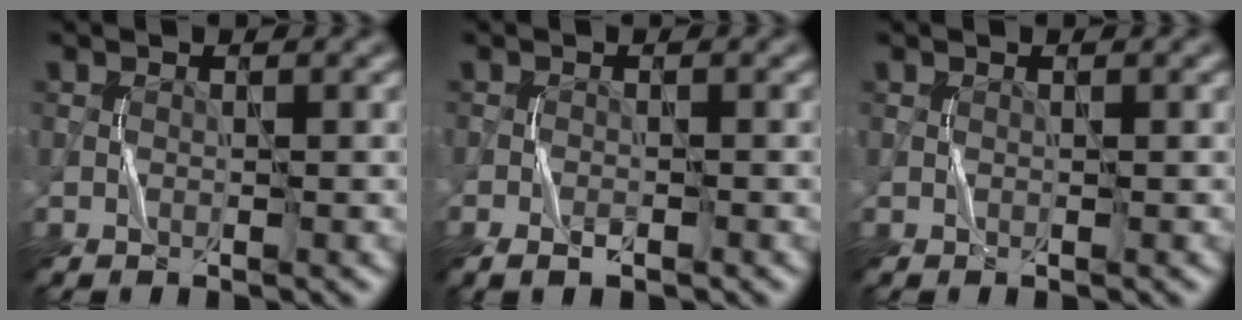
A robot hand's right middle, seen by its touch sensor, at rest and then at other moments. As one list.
[{"total": 2.2, "force": [-1.3, 0.9, 1.4], "torque": [-0.028, -0.003, -0.025]}, {"total": 0.0}]